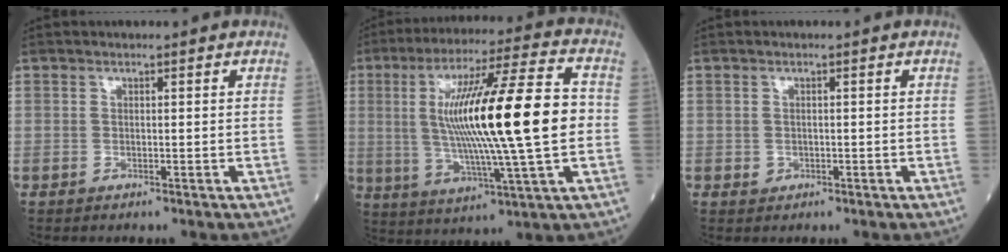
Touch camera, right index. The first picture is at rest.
{"total": 20.7, "force": [0.9, 1.0, 20.6], "torque": [-0.367, 0.008, 0.007]}
{"total": 0.9, "force": [-0.2, 0.8, 0.2], "torque": [-0.003, 0.002, -0.001]}